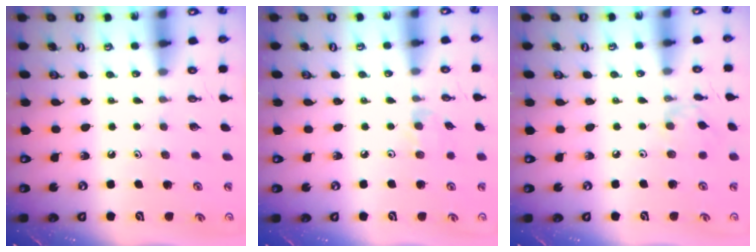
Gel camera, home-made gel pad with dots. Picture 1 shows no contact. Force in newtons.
{"total": 2.6, "press": 2.6, "slide": 0.4}
{"total": 3.0, "press": 3.0, "slide": 0.5}